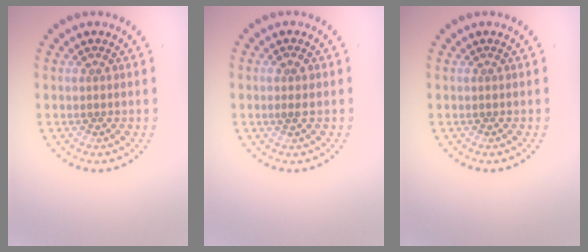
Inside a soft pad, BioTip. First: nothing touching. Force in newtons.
{"total": 1.1, "press": 1.0, "slide": 0.2}
{"total": 0.0}